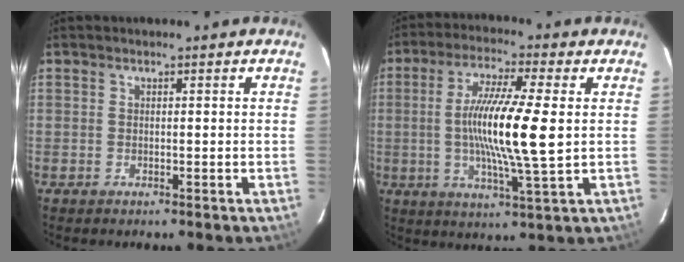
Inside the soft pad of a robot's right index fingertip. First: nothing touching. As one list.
[{"total": 13.5, "force": [0.3, 0.8, 13.5], "torque": [-0.248, -0.008, 0.001]}]